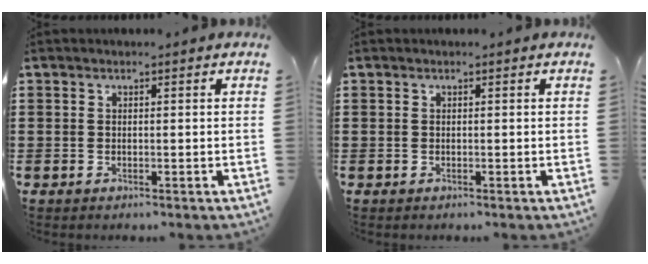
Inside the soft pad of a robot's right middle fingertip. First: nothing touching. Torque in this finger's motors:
{"motor_torque": [0.05, -0.03, -0.01, 0.02]}